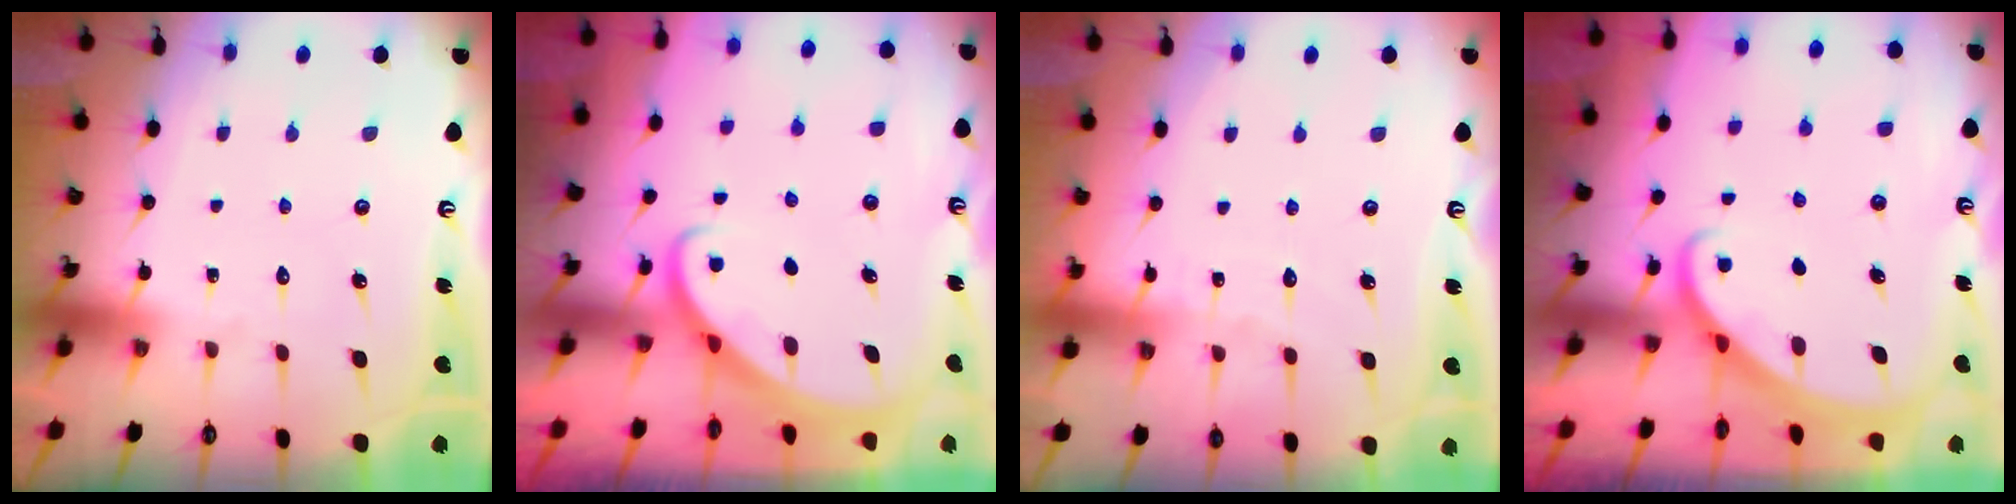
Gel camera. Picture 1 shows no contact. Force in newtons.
{"total": 2.8, "press": 2.8, "slide": 0.2}
{"total": 3.4, "press": 3.3, "slide": 0.4}
{"total": 1.9, "press": 1.9, "slide": 0.0}